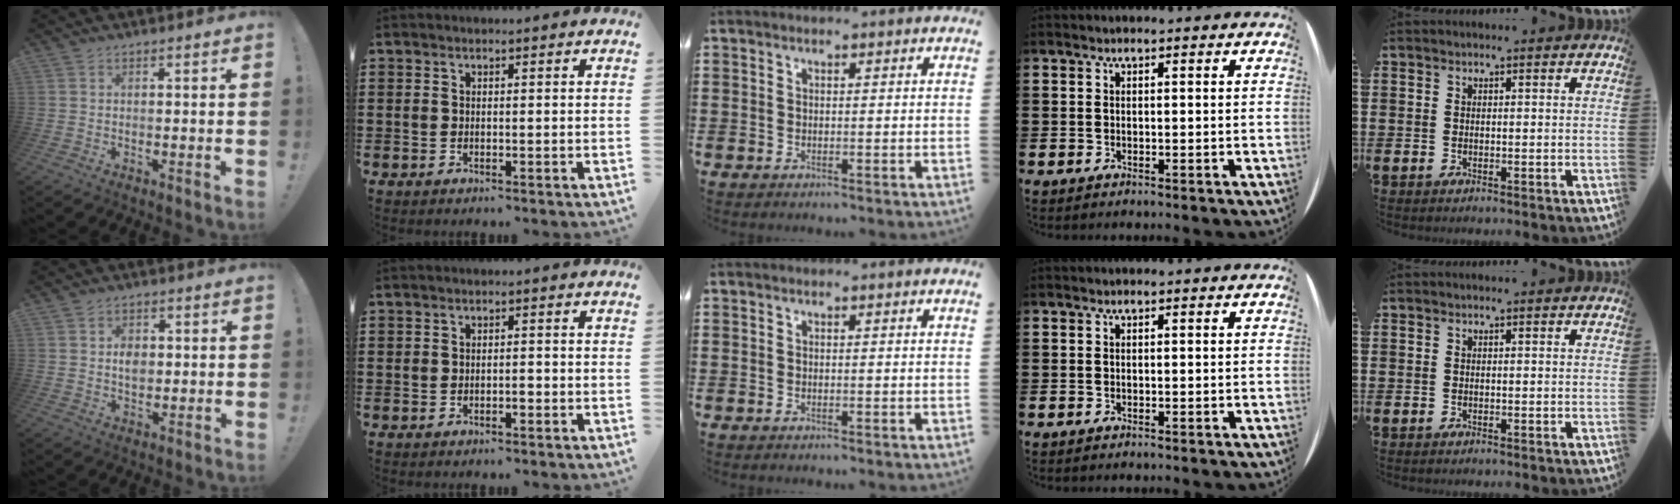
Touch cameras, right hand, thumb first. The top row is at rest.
{"thumb": {"total": 4.1, "force": [0.2, 3.3, 2.4], "torque": [-0.021, -0.005, -0.002]}, "index": {"total": 1.1, "force": [-0.5, 0.5, 0.9], "torque": [-0.016, -0.001, -0.008]}}